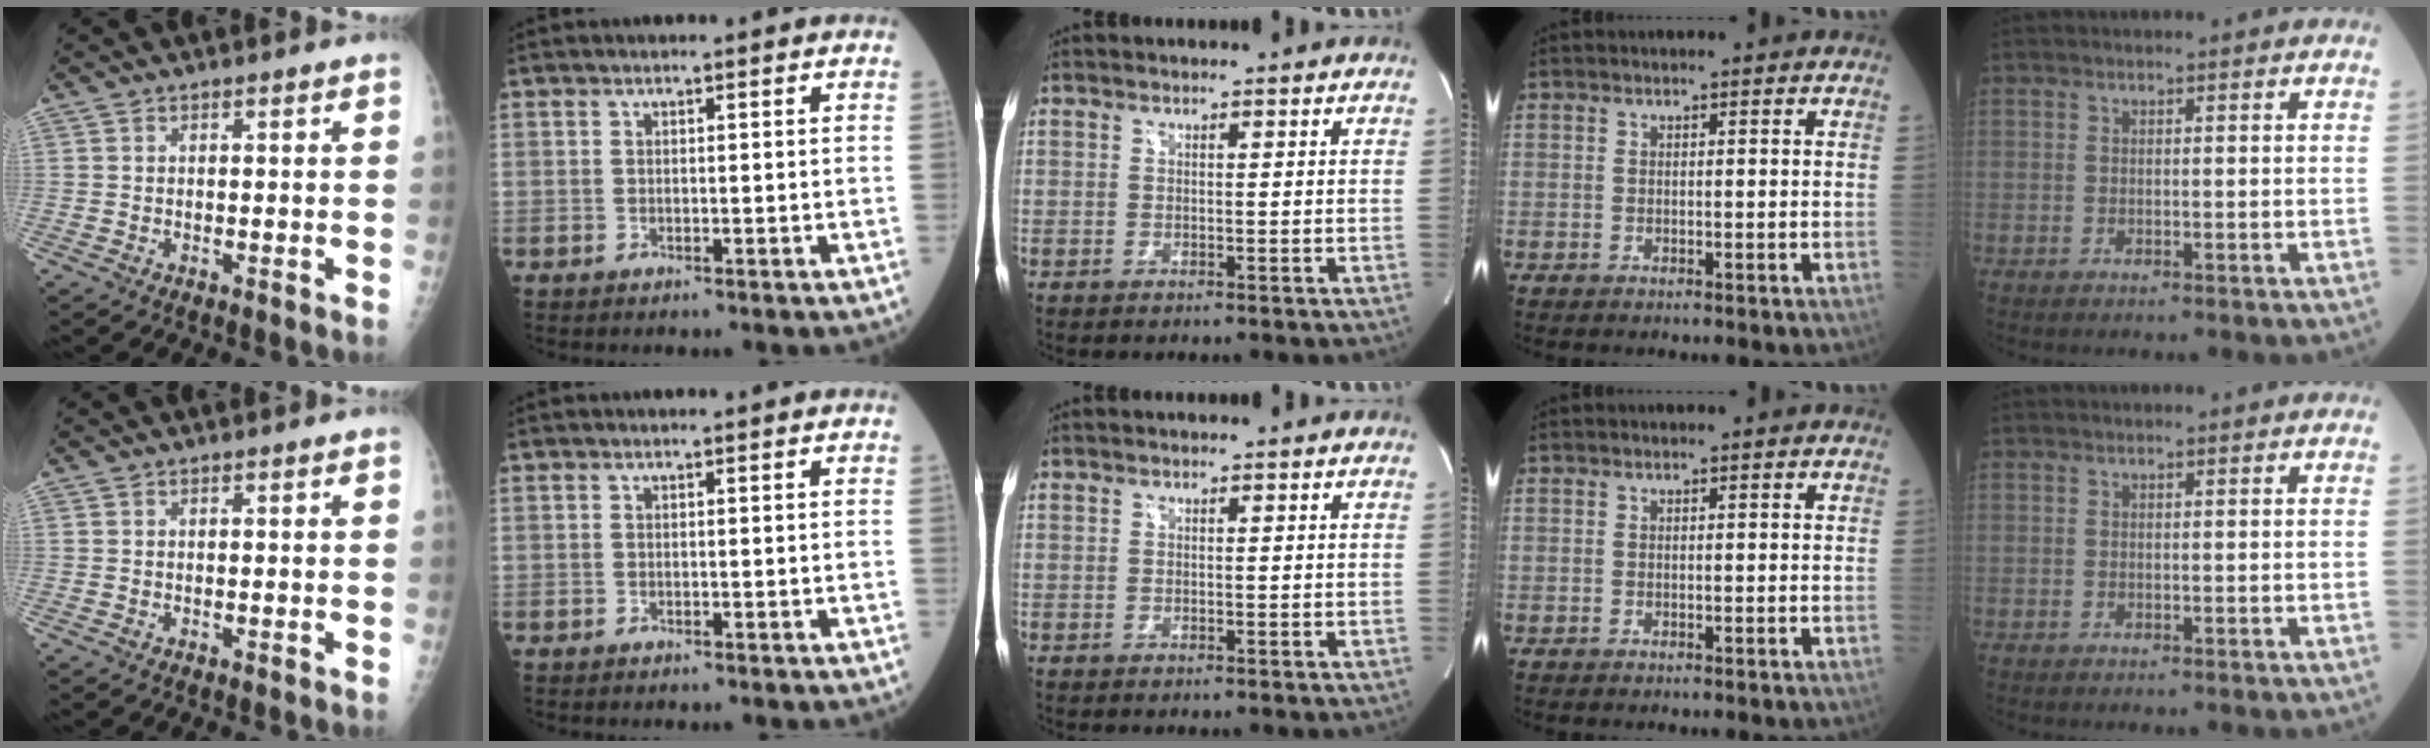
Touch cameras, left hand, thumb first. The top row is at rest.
{}